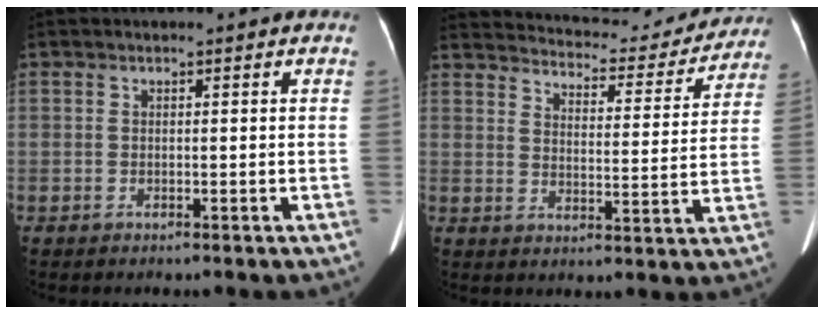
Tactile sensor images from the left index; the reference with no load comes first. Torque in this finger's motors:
{"motor_torque": [0.00, -2.14, 0.13, 0.00]}